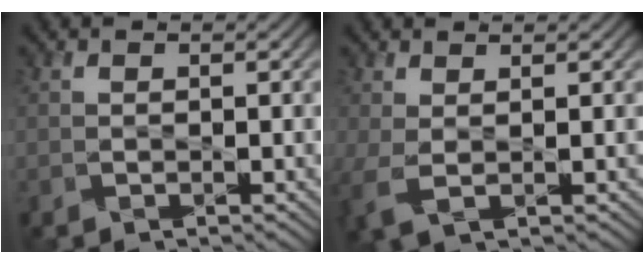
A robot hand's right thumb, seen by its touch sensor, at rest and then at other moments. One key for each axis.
{"total": 2.8, "fx": 0.3, "fy": 0.9, "fz": 2.6, "tx": -0.073, "ty": -0.001, "tz": 0.002}